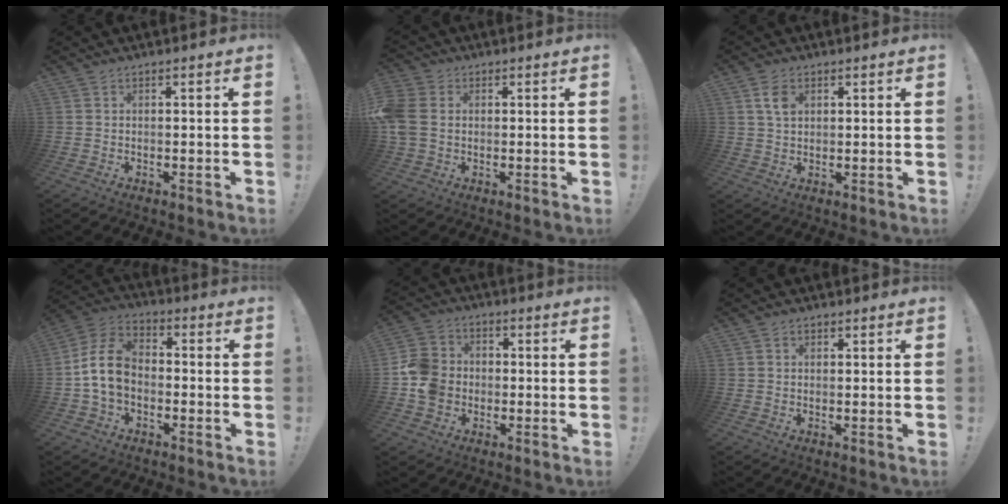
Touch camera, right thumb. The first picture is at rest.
{"total": 8.3, "force": [0.4, 6.3, 5.3], "torque": [-0.133, 0.007, 0.015]}
{"total": 4.8, "force": [1.9, 3.1, 3.1], "torque": [-0.048, 0.001, 0.035]}
{"total": 12.4, "force": [-1.6, 8.8, 8.5], "torque": [-0.151, 0.026, -0.024]}
{"total": 11.4, "force": [-2.6, 9.9, 5.0], "torque": [-0.096, 0.034, -0.046]}
{"total": 0.7, "force": [0.3, 0.6, 0.3], "torque": [-0.003, 0.001, 0.006]}